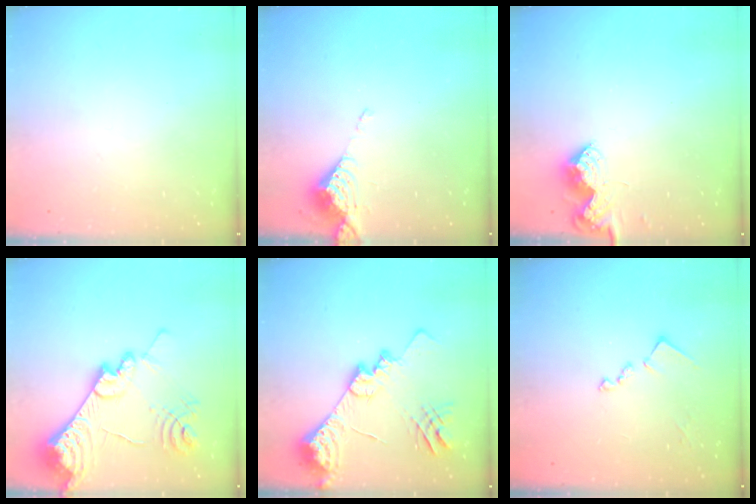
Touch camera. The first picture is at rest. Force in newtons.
{"total": 5.7, "press": 5.7, "slide": 0.6}
{"total": 8.3, "press": 8.3, "slide": 0.2}
{"total": 22.4, "press": 22.3, "slide": 2.3}
{"total": 19.8, "press": 19.7, "slide": 2.0}
{"total": 10.0, "press": 10.0, "slide": 0.3}